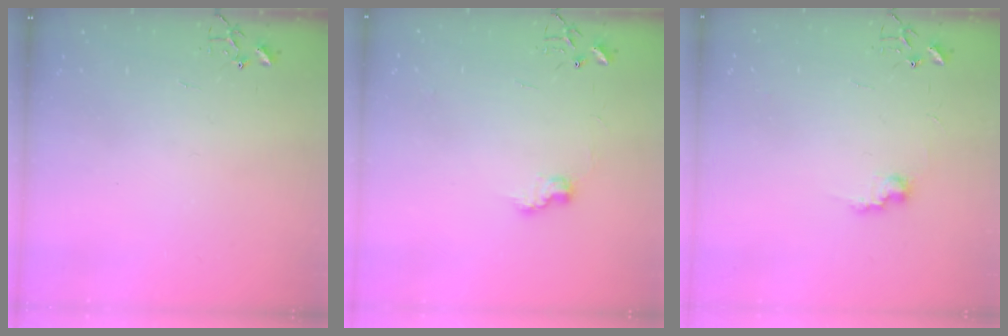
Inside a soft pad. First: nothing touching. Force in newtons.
{"total": 7.6, "press": 7.5, "slide": 0.4}
{"total": 7.5, "press": 7.4, "slide": 0.3}